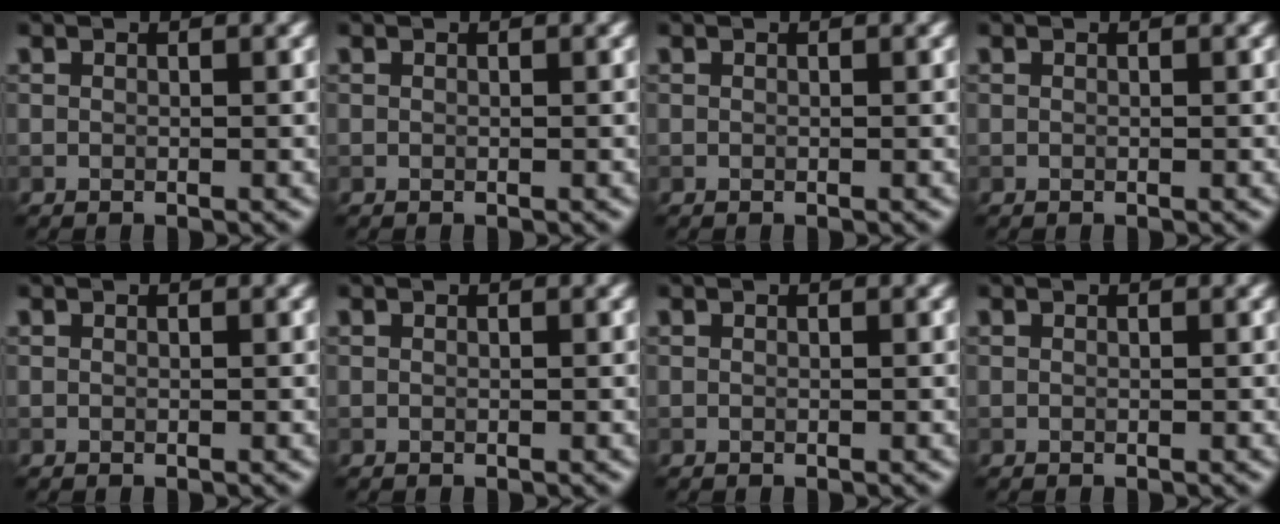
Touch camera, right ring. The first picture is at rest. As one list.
[{"total": 0.0}, {"total": 0.0}, {"total": 0.0}, {"total": 0.0}, {"total": 0.0}, {"total": 0.0}, {"total": 0.0}]